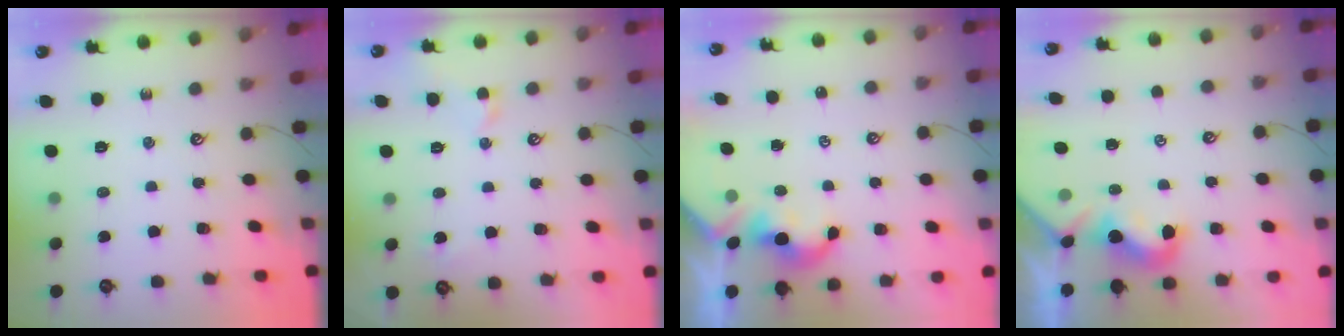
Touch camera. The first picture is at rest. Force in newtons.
{"total": 1.3, "press": 1.2, "slide": 0.4}
{"total": 2.0, "press": 1.9, "slide": 0.4}
{"total": 0.0}